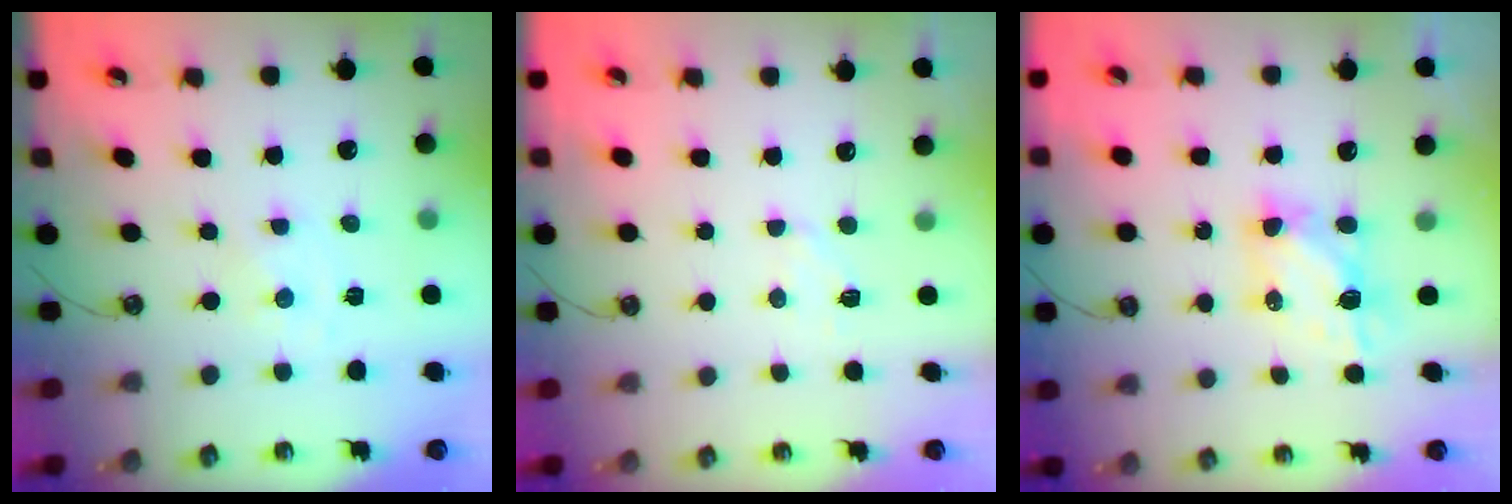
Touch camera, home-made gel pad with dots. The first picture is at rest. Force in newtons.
{"total": 4.9, "press": 4.8, "slide": 0.8}
{"total": 6.2, "press": 6.2, "slide": 0.2}